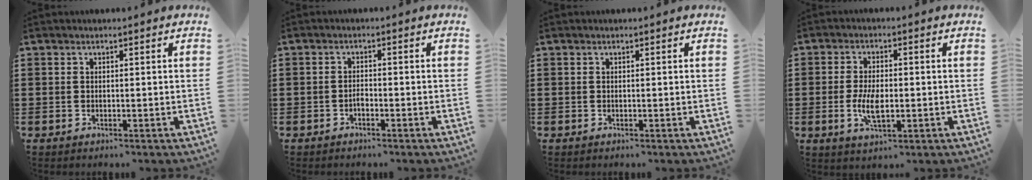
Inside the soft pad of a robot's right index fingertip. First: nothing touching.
{"total": 1.2, "force": [-0.8, 0.6, 0.7], "torque": [-0.016, -0.003, -0.014]}
{"total": 0.0}
{"total": 5.7, "force": [-0.9, 2.5, 5.0], "torque": [-0.108, -0.005, -0.020]}